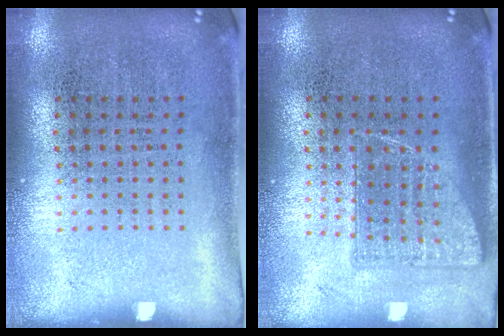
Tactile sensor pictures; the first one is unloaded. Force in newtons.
{"total": 0.9, "press": 0.8, "slide": 0.3}